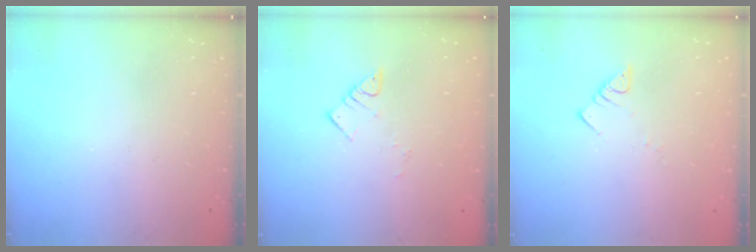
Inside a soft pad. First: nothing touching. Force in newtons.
{"total": 3.6, "press": 3.6, "slide": 0.3}
{"total": 3.4, "press": 3.4, "slide": 0.3}